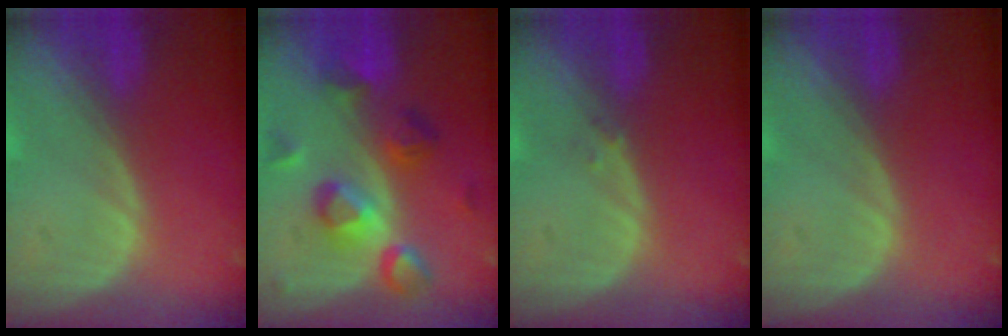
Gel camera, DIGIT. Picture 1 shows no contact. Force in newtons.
{"total": 7.9, "press": 7.8, "slide": 1.1}
{"total": 0.7, "press": 0.7, "slide": 0.1}
{"total": 0.0}